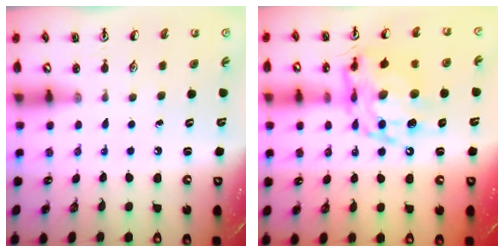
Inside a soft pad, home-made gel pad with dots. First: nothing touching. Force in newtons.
{"total": 14.8, "press": 14.7, "slide": 1.6}